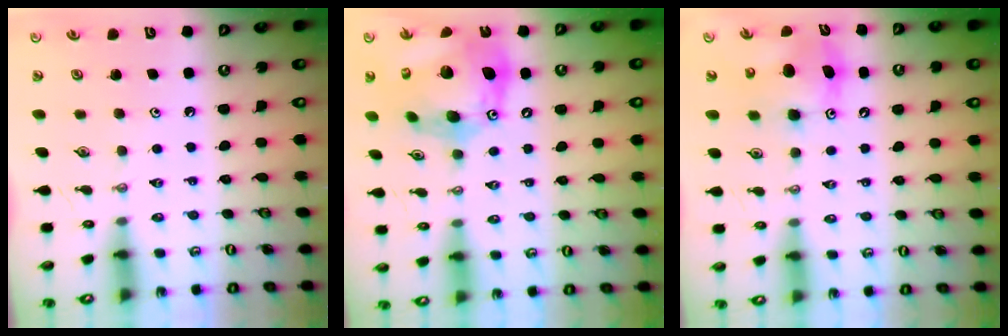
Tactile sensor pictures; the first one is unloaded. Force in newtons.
{"total": 21.3, "press": 21.1, "slide": 2.5}
{"total": 9.2, "press": 9.2, "slide": 0.2}